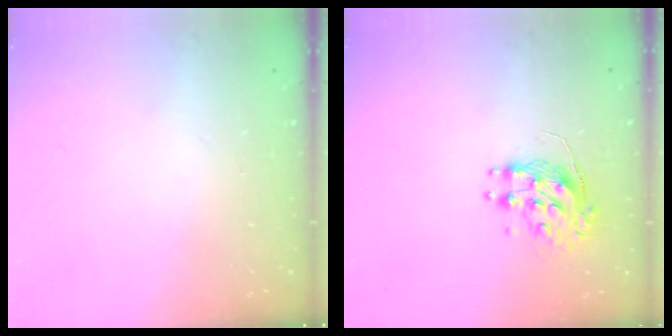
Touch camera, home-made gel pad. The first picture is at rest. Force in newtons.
{"total": 9.2, "press": 9.2, "slide": 0.6}